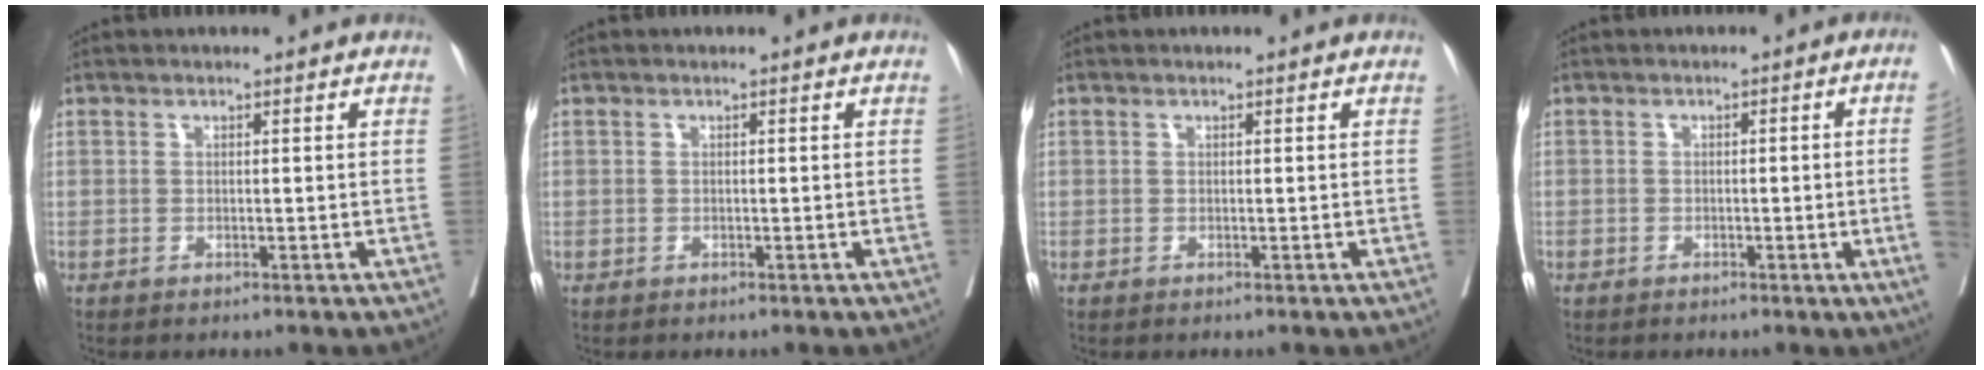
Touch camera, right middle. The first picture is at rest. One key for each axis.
{"total": 0.0}
{"total": 0.0}
{"total": 4.4, "fx": -1.0, "fy": -0.7, "fz": 4.2, "tx": -0.048, "ty": 0.001, "tz": -0.013}